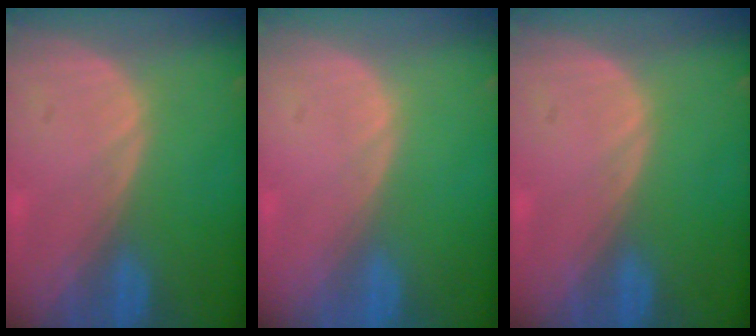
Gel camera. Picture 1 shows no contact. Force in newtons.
{"total": 0.0}
{"total": 0.0}